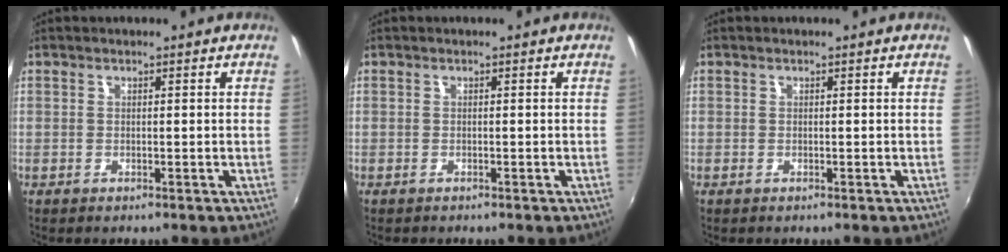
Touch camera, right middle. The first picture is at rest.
{"total": 0.0}
{"total": 0.0}